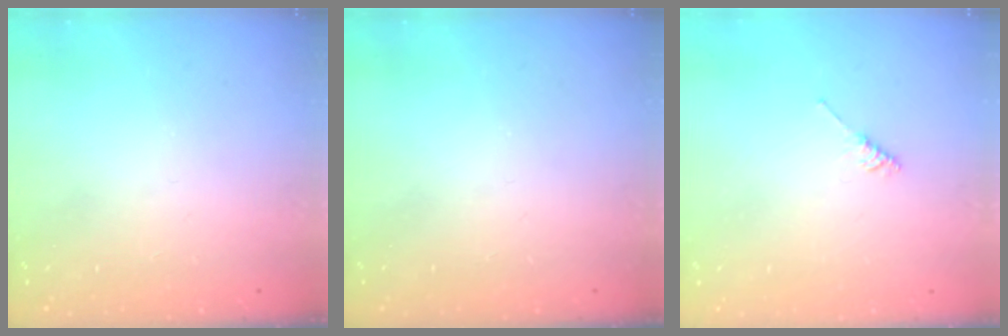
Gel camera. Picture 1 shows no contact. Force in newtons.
{"total": 0.0}
{"total": 2.2, "press": 2.2, "slide": 0.5}